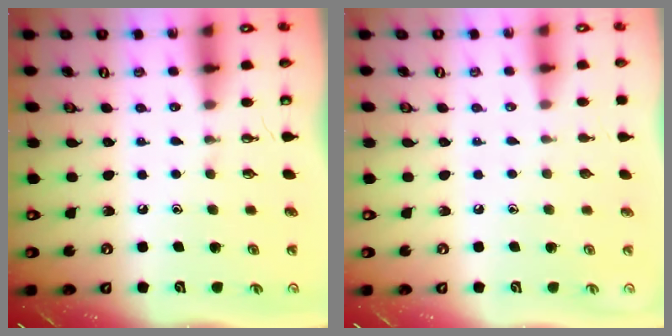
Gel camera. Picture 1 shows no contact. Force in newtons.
{"total": 0.0}